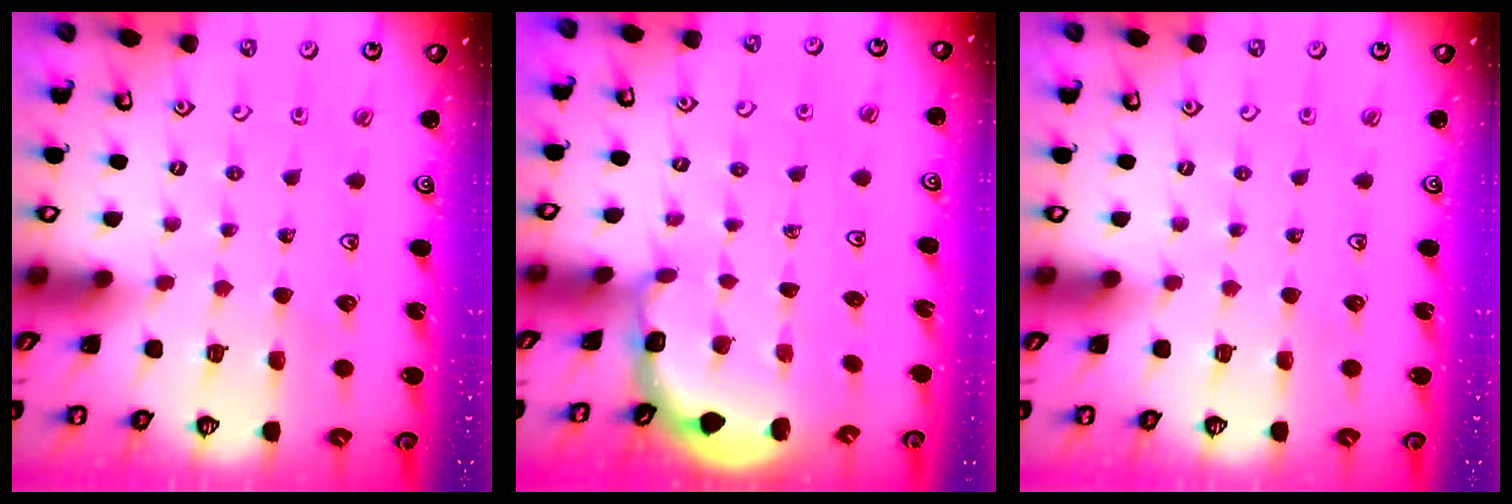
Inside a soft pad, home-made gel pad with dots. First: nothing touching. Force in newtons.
{"total": 1.9, "press": 1.9, "slide": 0.3}
{"total": 0.0}